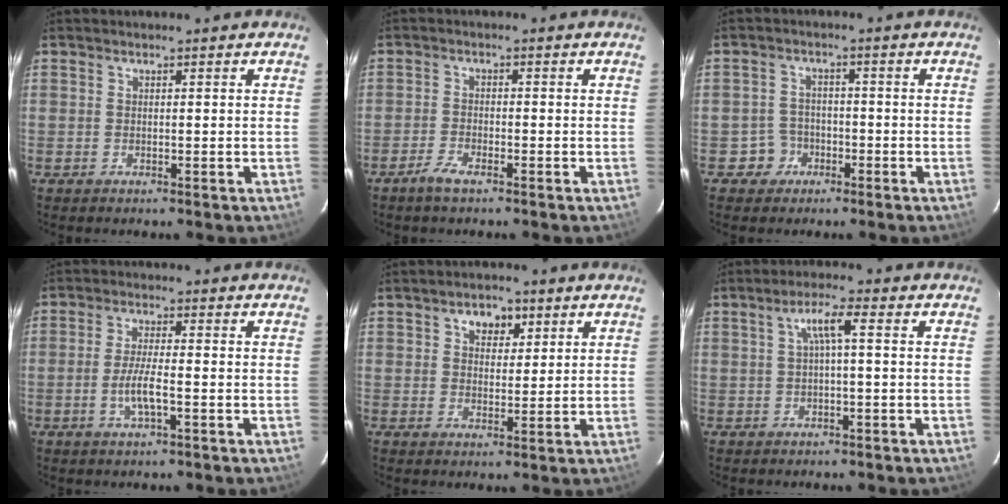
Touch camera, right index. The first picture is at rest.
{"total": 3.1, "force": [-2.4, 0.7, 1.8], "torque": [-0.055, -0.001, -0.050]}
{"total": 4.0, "force": [-1.9, 3.4, -0.4], "torque": [0.006, 0.019, -0.033]}
{"total": 5.0, "force": [-1.8, 0.8, 4.6], "torque": [-0.091, -0.005, -0.035]}
{"total": 4.5, "force": [2.3, 3.1, 2.4], "torque": [-0.030, 0.008, 0.038]}
{"total": 3.8, "force": [0.3, 0.1, 3.8], "torque": [-0.074, 0.008, 0.010]}